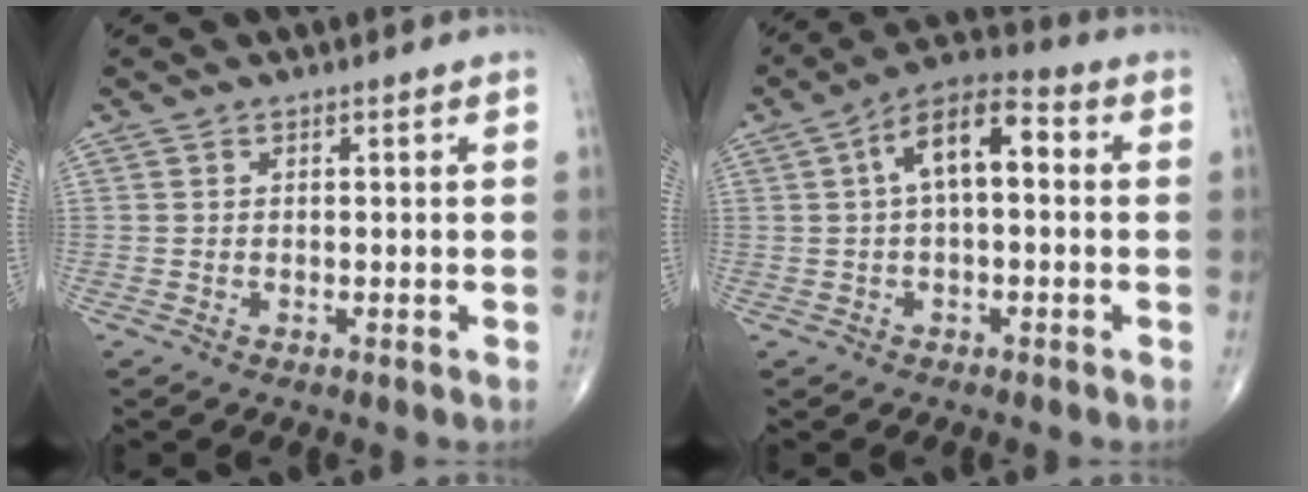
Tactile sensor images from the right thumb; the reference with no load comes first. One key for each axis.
{"total": 10.6, "fx": 1.5, "fy": 5.0, "fz": 9.2, "tx": -0.151, "ty": 0.035, "tz": 0.013}